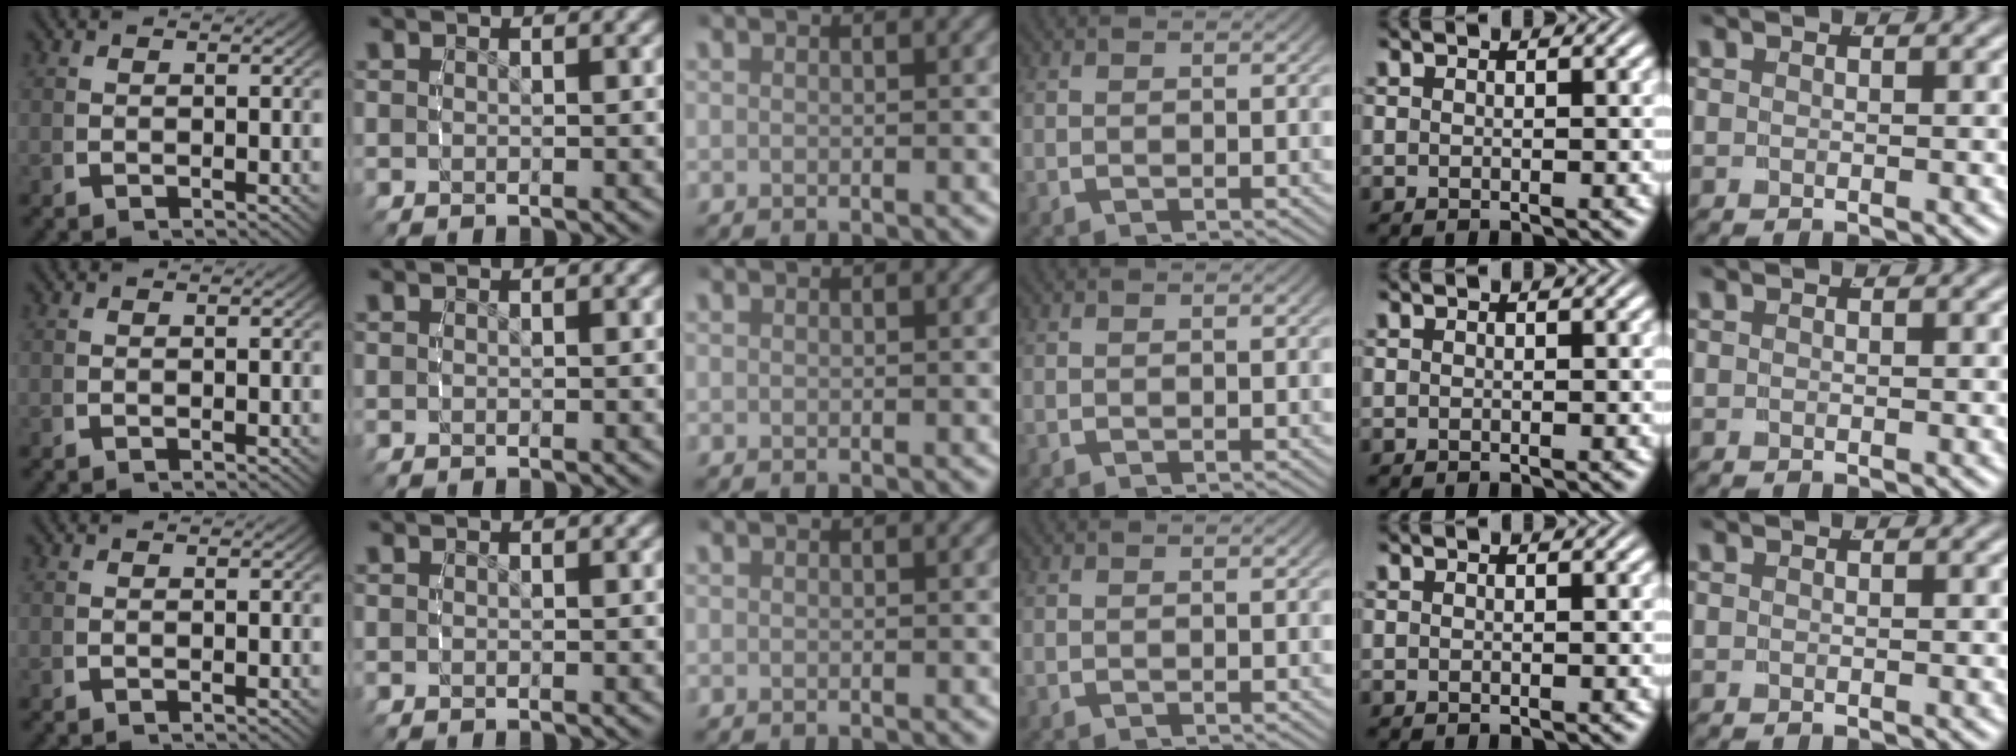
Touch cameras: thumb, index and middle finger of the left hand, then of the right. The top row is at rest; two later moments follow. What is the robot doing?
{"motion": "reach", "object": "glasses case"}